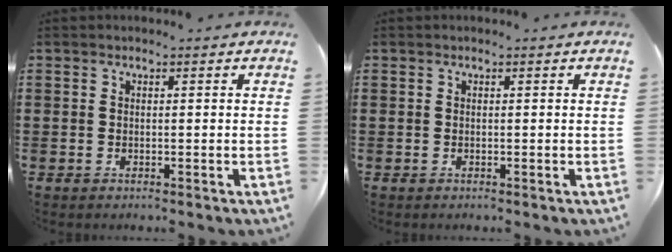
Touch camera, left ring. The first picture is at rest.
{"total": 0.0}